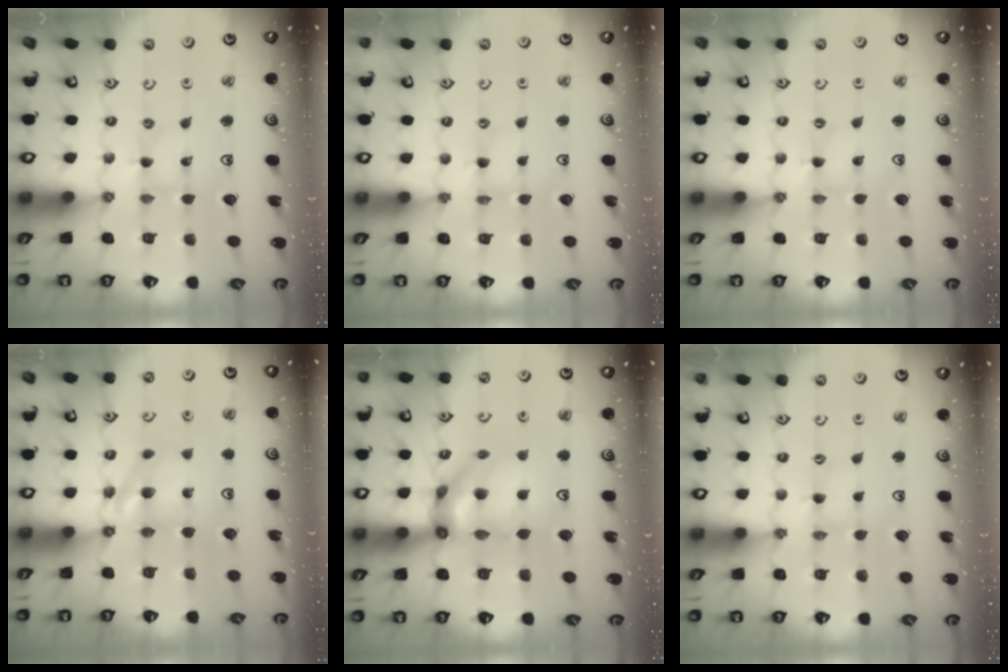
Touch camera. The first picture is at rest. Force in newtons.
{"total": 0.0}
{"total": 0.0}
{"total": 8.5, "press": 8.4, "slide": 0.5}
{"total": 14.2, "press": 14.1, "slide": 1.9}
{"total": 0.7, "press": 0.7, "slide": 0.1}